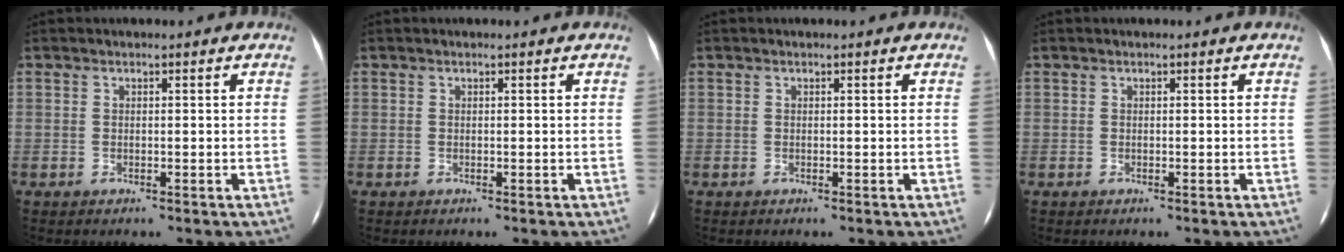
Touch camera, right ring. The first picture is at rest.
{"total": 0.0}
{"total": 0.0}
{"total": 0.0}